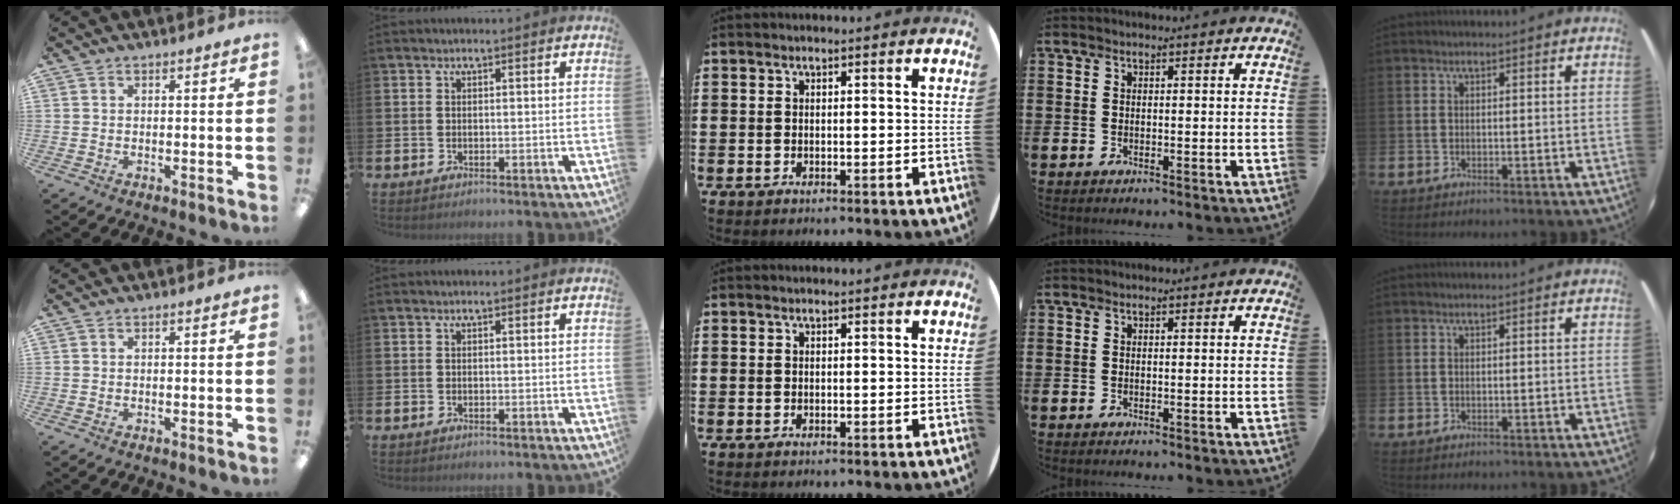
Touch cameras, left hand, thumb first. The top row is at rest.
{}